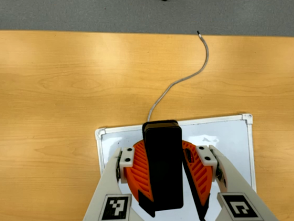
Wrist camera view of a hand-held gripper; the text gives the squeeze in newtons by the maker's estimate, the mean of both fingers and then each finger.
{"total": 9.2, "left": 9.6, "right": 8.8}